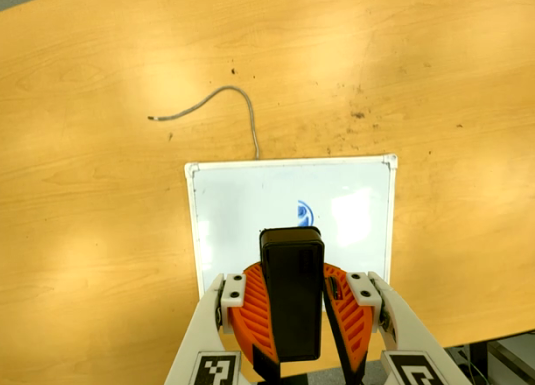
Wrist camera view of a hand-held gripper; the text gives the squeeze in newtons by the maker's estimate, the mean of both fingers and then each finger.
{"total": 10.7, "left": 10.1, "right": 11.4}